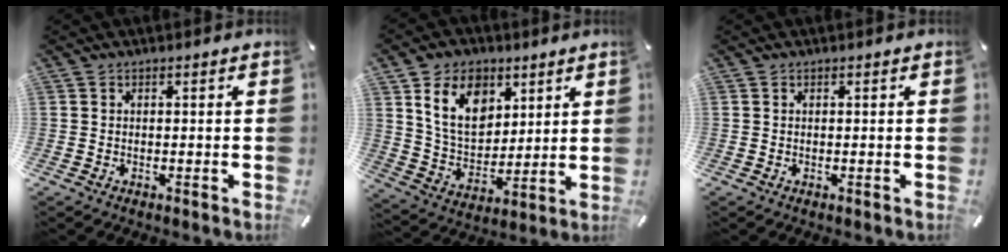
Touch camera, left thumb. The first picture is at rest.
{"total": 13.6, "force": [6.5, 9.8, 6.8], "torque": [-0.129, -0.019, 0.123]}
{"total": 0.0}